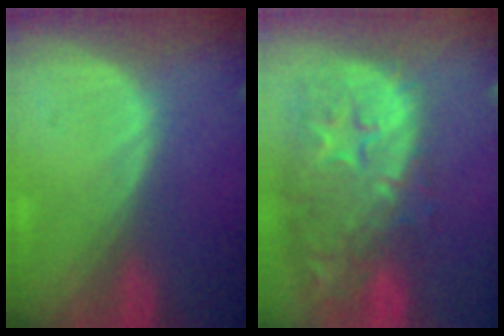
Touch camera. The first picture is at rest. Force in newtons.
{"total": 14.9, "press": 12.0, "slide": 8.9}